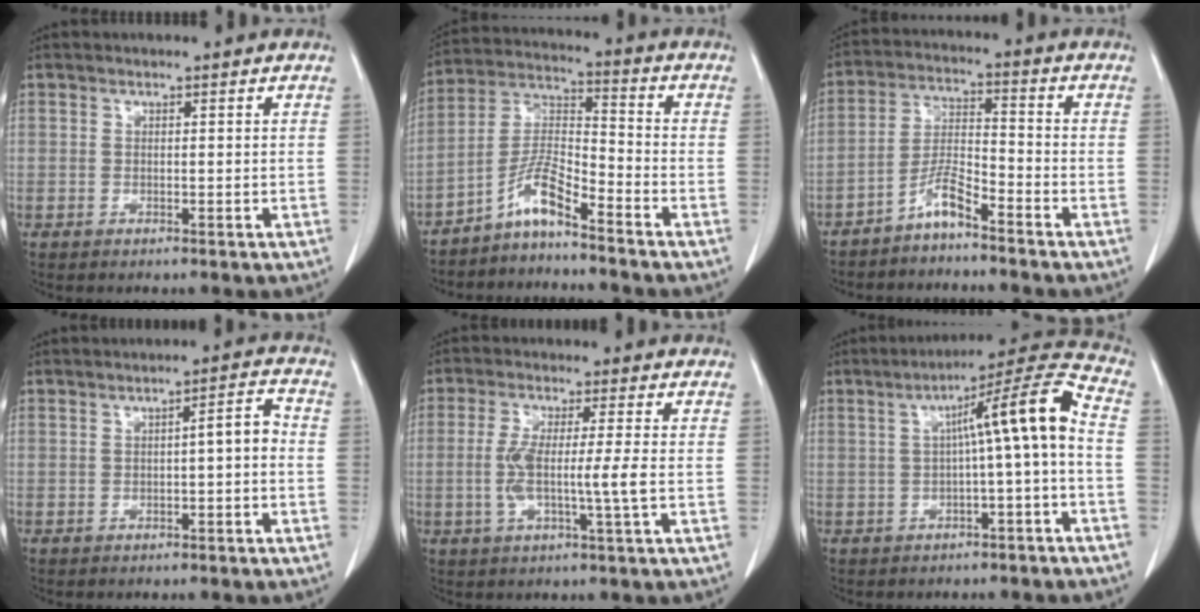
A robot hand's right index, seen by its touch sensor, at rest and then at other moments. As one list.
[{"total": 7.0, "force": [-5.3, 0.5, 4.5], "torque": [-0.100, 0.008, -0.103]}, {"total": 5.2, "force": [-4.2, 0.5, 3.1], "torque": [-0.068, -0.002, -0.082]}, {"total": 3.6, "force": [-0.7, 0.6, 3.5], "torque": [-0.045, 0.015, -0.010]}, {"total": 6.7, "force": [-1.0, -0.4, 6.6], "torque": [-0.131, -0.005, -0.018]}, {"total": 10.3, "force": [-0.7, 0.0, 10.3], "torque": [-0.149, 0.034, -0.012]}]